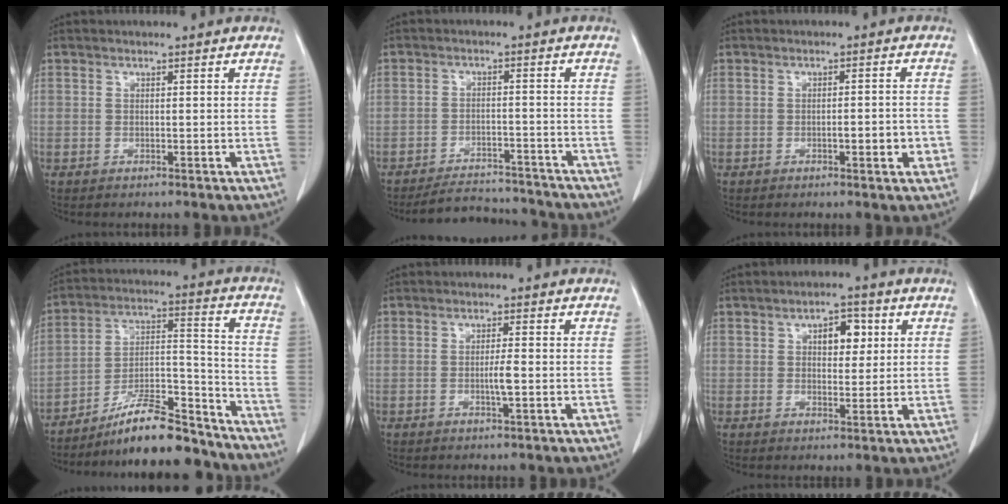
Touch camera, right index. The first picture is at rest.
{"total": 8.2, "force": [-7.9, 2.2, 0.3], "torque": [0.003, 0.008, -0.113]}
{"total": 3.3, "force": [-1.0, 0.8, 3.0], "torque": [-0.044, 0.002, -0.012]}
{"total": 16.4, "force": [-14.5, 2.5, 7.4], "torque": [-0.118, 0.031, -0.244]}
{"total": 2.2, "force": [-0.5, -0.1, 2.2], "torque": [-0.041, -0.002, -0.008]}
{"total": 4.8, "force": [1.6, 2.5, 3.8], "torque": [-0.055, 0.010, 0.024]}